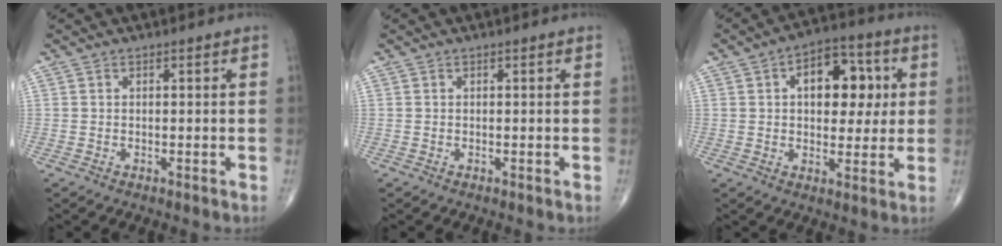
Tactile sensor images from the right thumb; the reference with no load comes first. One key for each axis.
{"total": 0.0}
{"total": 13.3, "fx": 2.9, "fy": 7.9, "fz": 10.2, "tx": -0.100, "ty": 0.011, "tz": 0.038}